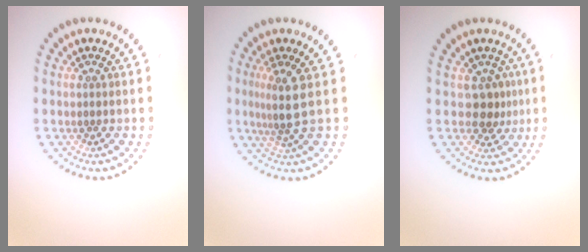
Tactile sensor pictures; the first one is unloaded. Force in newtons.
{"total": 3.0, "press": 2.0, "slide": 2.2}
{"total": 2.2, "press": 1.6, "slide": 1.5}